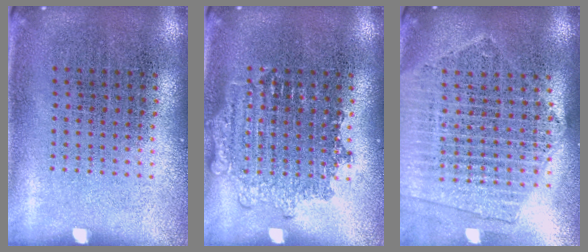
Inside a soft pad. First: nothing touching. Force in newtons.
{"total": 2.0, "press": 1.9, "slide": 0.4}
{"total": 2.0, "press": 1.8, "slide": 0.9}